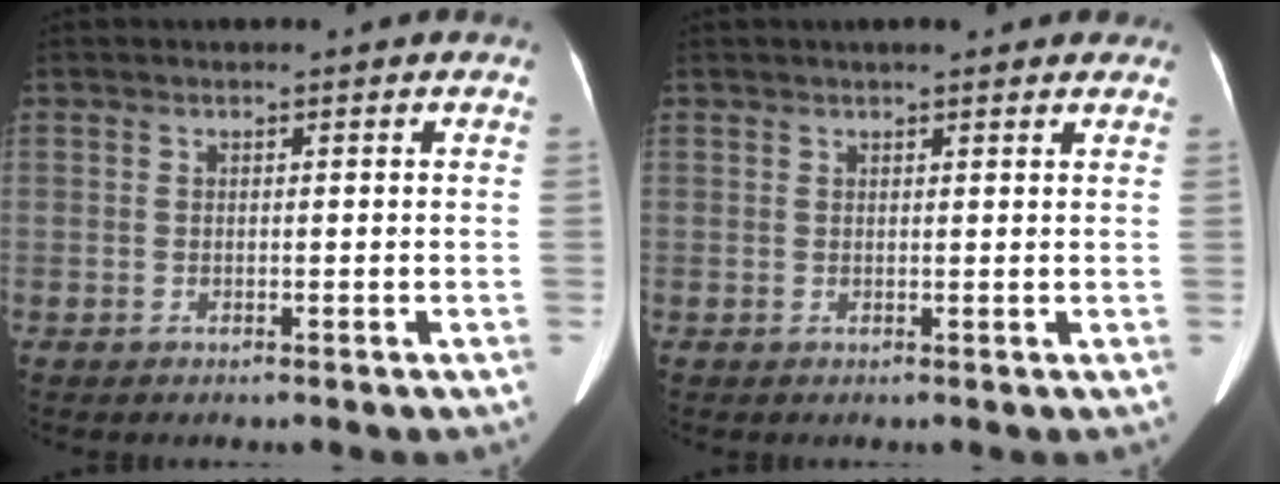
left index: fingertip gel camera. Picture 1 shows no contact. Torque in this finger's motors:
{"motor_torque": [0.48, -0.46, 0.03, 0.03]}